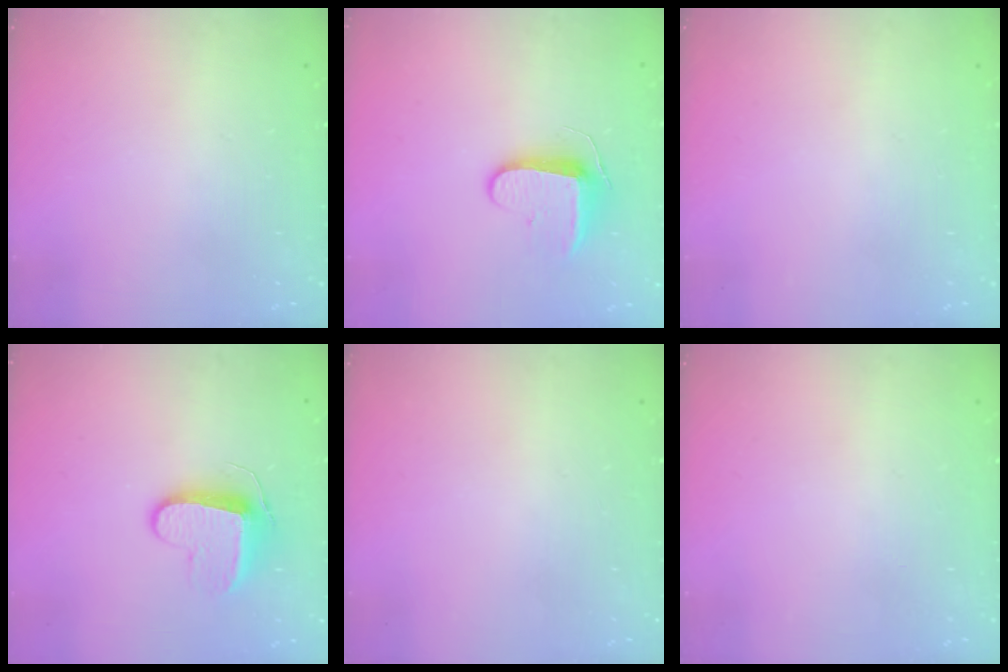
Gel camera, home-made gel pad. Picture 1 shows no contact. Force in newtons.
{"total": 9.0, "press": 9.0, "slide": 0.7}
{"total": 0.0}
{"total": 9.5, "press": 9.5, "slide": 0.0}
{"total": 0.0}
{"total": 0.0}